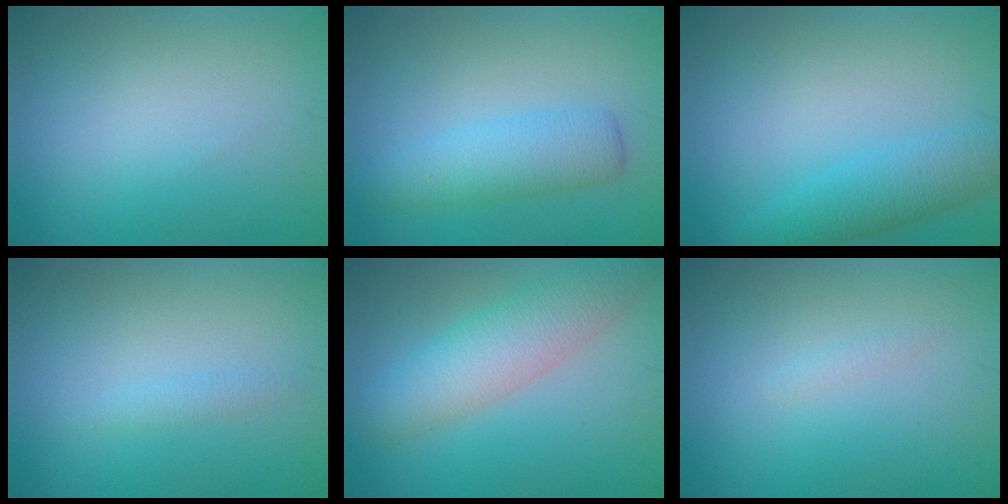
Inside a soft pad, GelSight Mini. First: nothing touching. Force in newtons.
{"total": 4.0, "press": 4.0, "slide": 0.1}
{"total": 3.6, "press": 3.6, "slide": 0.1}
{"total": 0.9, "press": 0.9, "slide": 0.1}
{"total": 5.8, "press": 5.8, "slide": 0.2}
{"total": 0.6, "press": 0.6, "slide": 0.0}